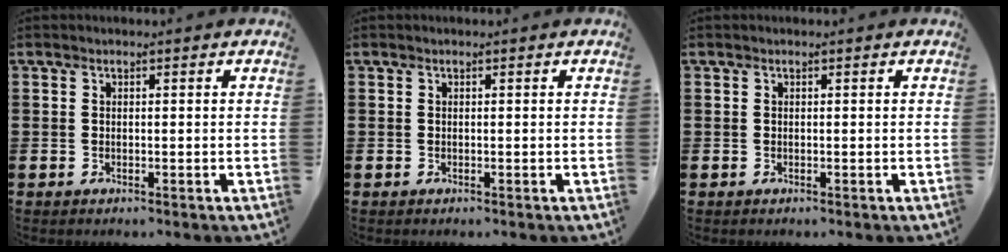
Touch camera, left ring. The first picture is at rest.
{"total": 0.0}
{"total": 0.0}